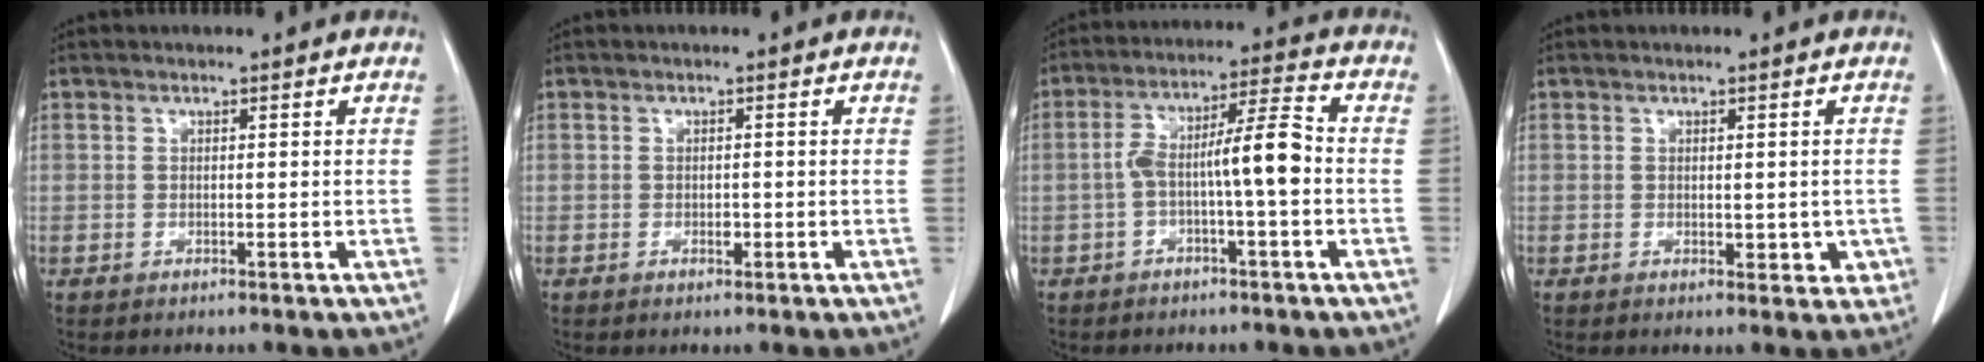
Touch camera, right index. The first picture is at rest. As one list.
[{"total": 1.0, "force": [-0.3, 0.5, 0.8], "torque": [-0.016, 0.000, -0.003]}, {"total": 8.9, "force": [-1.6, 0.8, 8.7], "torque": [-0.155, 0.031, -0.029]}, {"total": 3.1, "force": [-0.3, 1.7, 2.6], "torque": [-0.021, -0.002, 0.003]}]